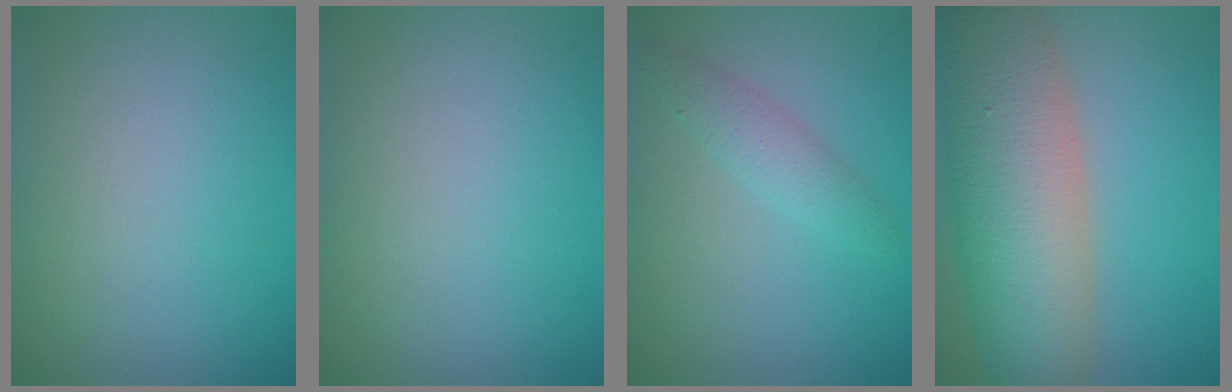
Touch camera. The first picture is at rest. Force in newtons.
{"total": 0.0}
{"total": 2.1, "press": 2.1, "slide": 0.1}
{"total": 11.6, "press": 11.6, "slide": 0.8}